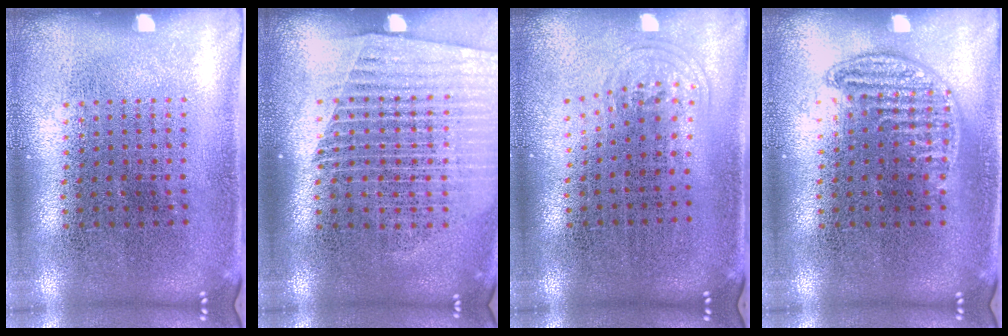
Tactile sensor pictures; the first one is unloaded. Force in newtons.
{"total": 1.6, "press": 1.5, "slide": 0.5}
{"total": 0.9, "press": 0.6, "slide": 0.7}
{"total": 0.8, "press": 0.8, "slide": 0.3}